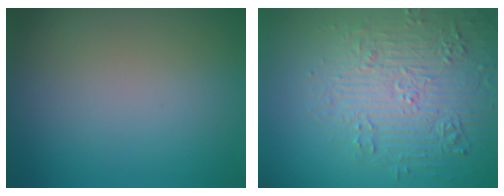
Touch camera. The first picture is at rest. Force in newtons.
{"total": 5.5, "press": 5.3, "slide": 1.4}